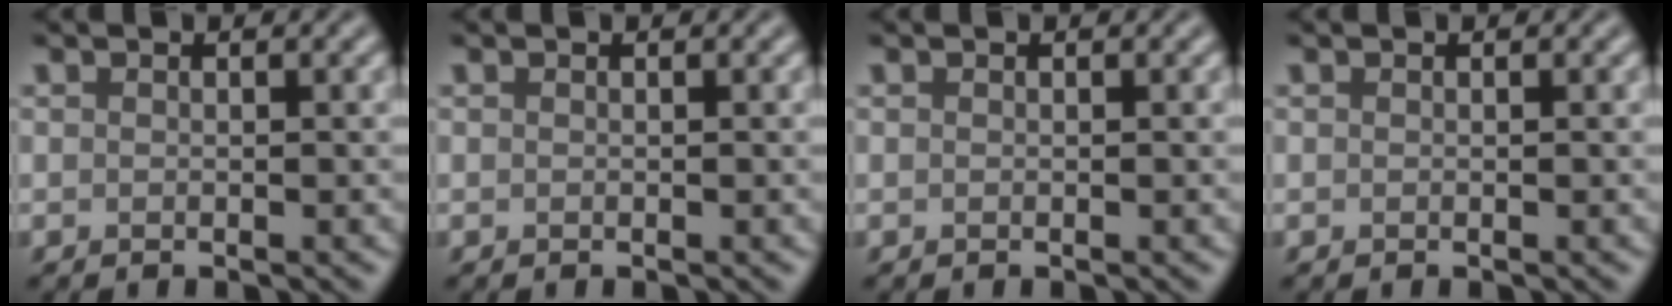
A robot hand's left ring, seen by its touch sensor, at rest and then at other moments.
{"total": 0.0}
{"total": 0.0}
{"total": 0.0}